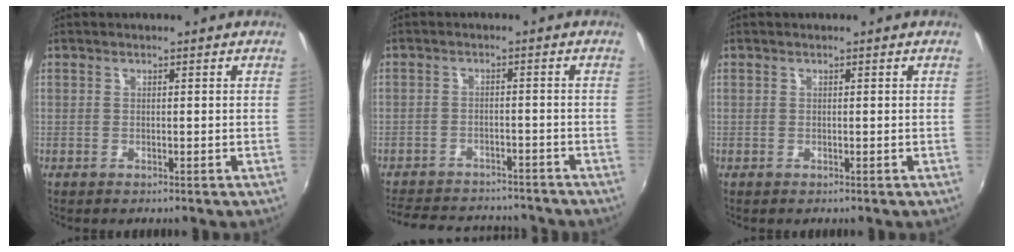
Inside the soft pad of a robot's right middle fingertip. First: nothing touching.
{"total": 14.6, "force": [-12.7, 5.2, 5.0], "torque": [-0.123, 0.020, -0.175]}
{"total": 0.0}